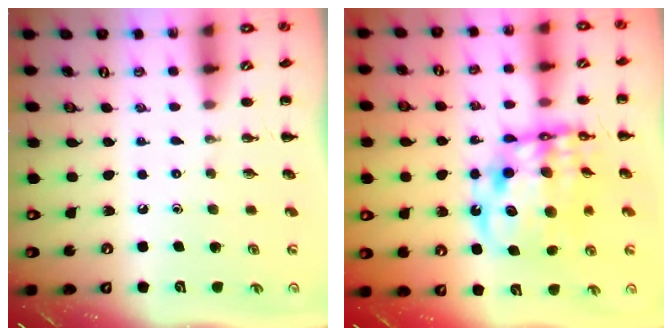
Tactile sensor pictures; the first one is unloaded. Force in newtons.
{"total": 16.3, "press": 15.8, "slide": 4.0}